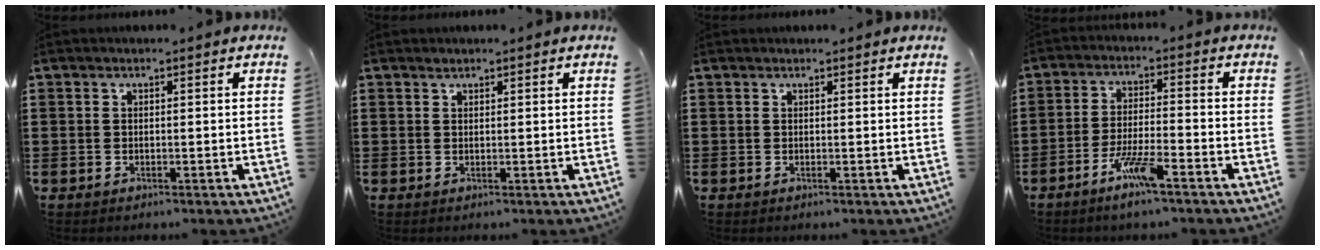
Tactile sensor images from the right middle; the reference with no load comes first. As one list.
[{"total": 0.8, "force": [0.8, 0.0, 0.1], "torque": [-0.003, -0.001, 0.015]}, {"total": 0.7, "force": [0.6, -0.2, 0.1], "torque": [-0.003, 0.000, 0.012]}, {"total": 6.0, "force": [-4.0, 0.5, 4.5], "torque": [-0.099, -0.011, -0.075]}]